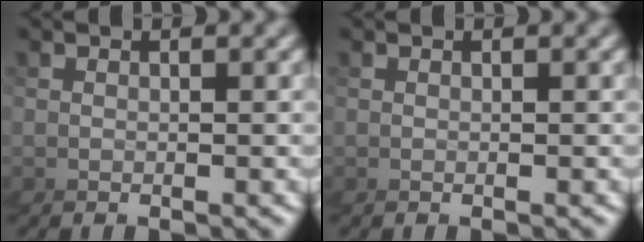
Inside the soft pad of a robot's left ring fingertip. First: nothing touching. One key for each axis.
{"total": 0.0}